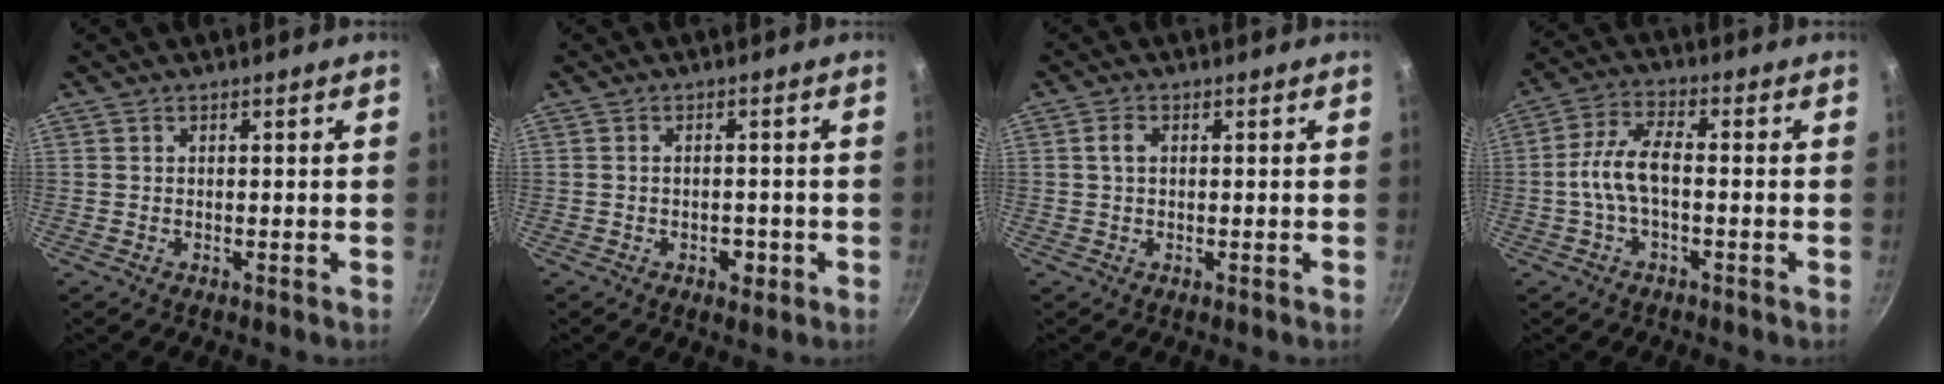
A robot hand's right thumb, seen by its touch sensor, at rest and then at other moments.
{"total": 2.8, "force": [-1.1, 1.8, 1.8], "torque": [-0.020, 0.008, -0.013]}
{"total": 2.2, "force": [0.3, 1.5, 1.6], "torque": [-0.025, 0.004, 0.006]}
{"total": 7.5, "force": [-1.3, 3.3, 6.7], "torque": [-0.140, 0.029, -0.035]}